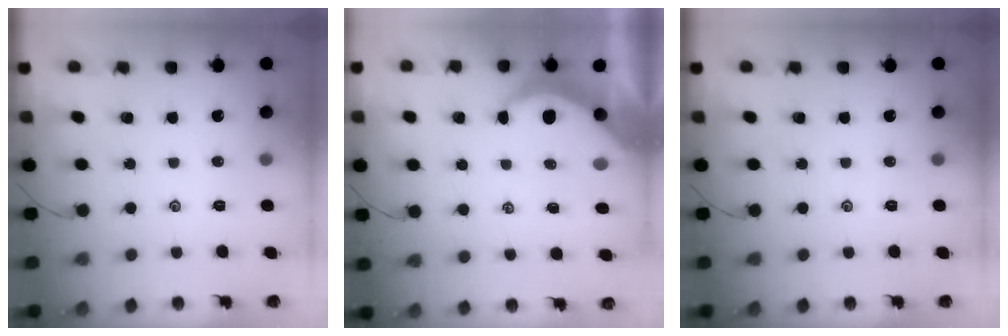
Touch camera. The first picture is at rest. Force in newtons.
{"total": 5.3, "press": 5.3, "slide": 0.1}
{"total": 0.0}